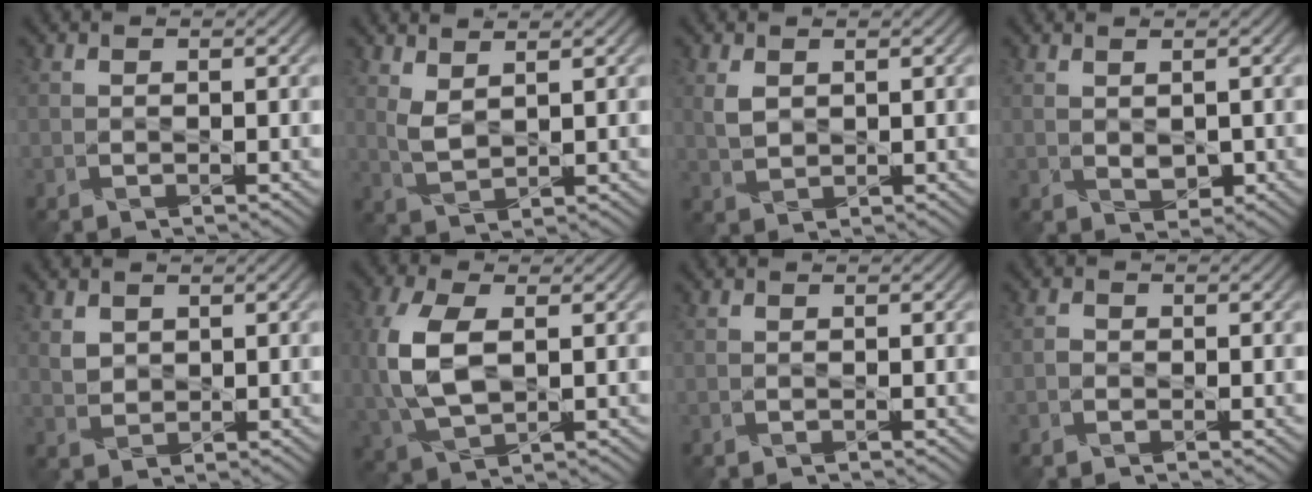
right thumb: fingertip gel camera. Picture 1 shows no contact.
{"total": 2.8, "force": [2.1, 0.9, 1.7], "torque": [-0.052, 0.002, 0.048]}
{"total": 2.1, "force": [1.0, 1.3, 1.3], "torque": [-0.041, 0.001, 0.025]}
{"total": 1.5, "force": [0.2, 0.9, 1.2], "torque": [-0.027, -0.004, 0.010]}
{"total": 2.0, "force": [1.3, 1.3, 0.6], "torque": [-0.023, 0.000, 0.028]}
{"total": 9.0, "force": [0.5, 5.1, 7.5], "torque": [-0.201, 0.003, 0.013]}
{"total": 0.0}
{"total": 0.8, "force": [-0.3, 0.7, 0.2], "torque": [-0.004, 0.000, -0.010]}